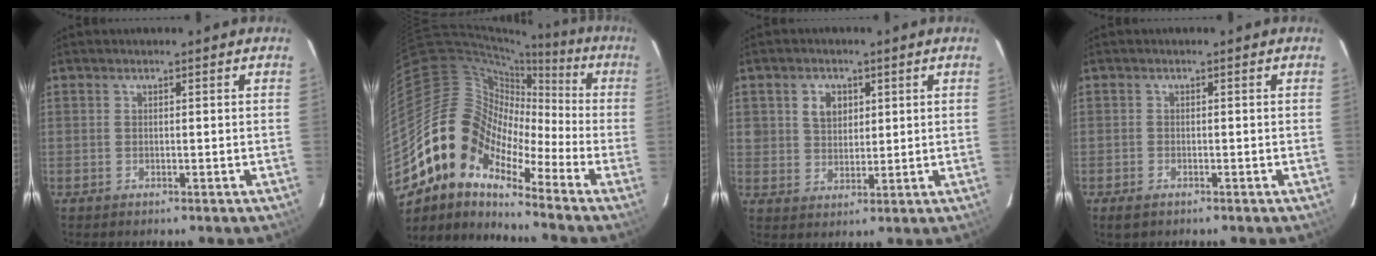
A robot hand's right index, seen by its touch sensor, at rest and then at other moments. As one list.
[{"total": 14.0, "force": [-9.2, 7.7, 7.1], "torque": [-0.110, 0.011, -0.200]}, {"total": 5.2, "force": [2.0, 4.3, 2.3], "torque": [-0.038, 0.012, 0.042]}, {"total": 1.9, "force": [-1.4, 0.9, 0.9], "torque": [-0.021, -0.004, -0.026]}]